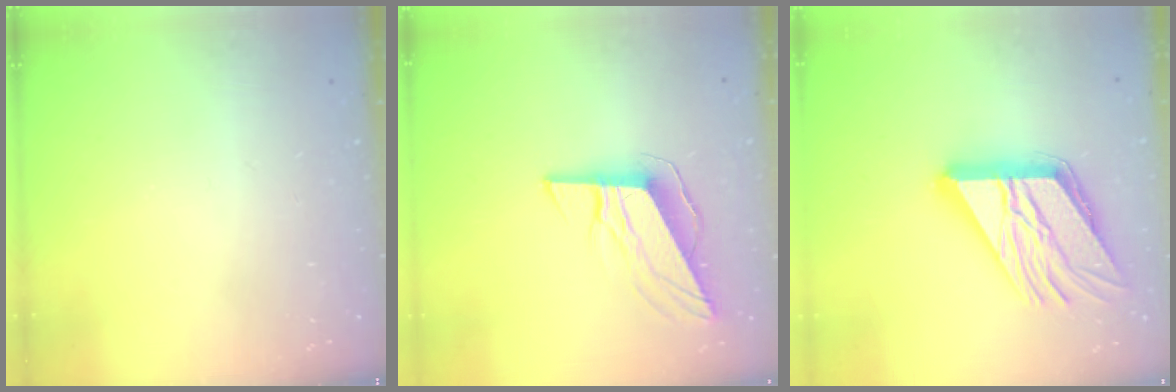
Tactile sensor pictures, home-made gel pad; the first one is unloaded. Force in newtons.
{"total": 10.0, "press": 9.7, "slide": 2.5}
{"total": 21.5, "press": 21.3, "slide": 2.9}